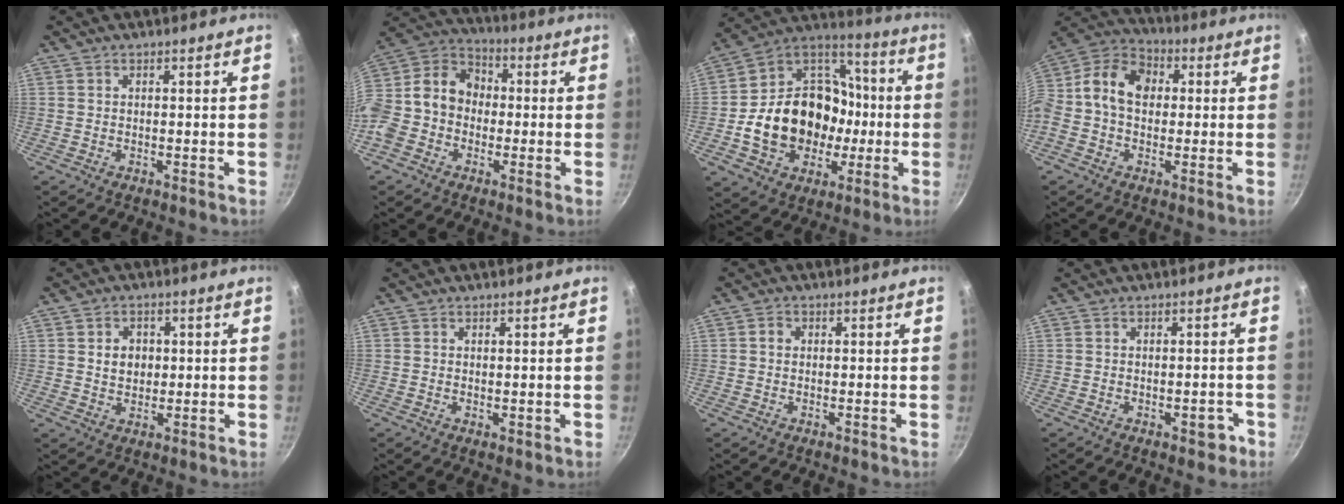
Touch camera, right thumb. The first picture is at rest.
{"total": 15.5, "force": [-2.0, 12.8, 8.4], "torque": [-0.131, 0.053, -0.058]}
{"total": 23.4, "force": [-3.3, 18.7, 13.6], "torque": [-0.205, 0.056, -0.044]}
{"total": 13.2, "force": [1.1, 10.1, 8.5], "torque": [-0.130, 0.033, -0.008]}
{"total": 4.9, "force": [0.8, 4.0, 2.8], "torque": [-0.025, 0.000, 0.015]}
{"total": 0.8, "force": [0.4, 0.4, 0.5], "torque": [-0.005, -0.009, 0.004]}
{"total": 1.7, "force": [0.3, 1.5, 0.9], "torque": [-0.012, 0.006, 0.003]}
{"total": 2.9, "force": [-1.3, 1.5, 2.0], "torque": [-0.007, 0.015, -0.013]}